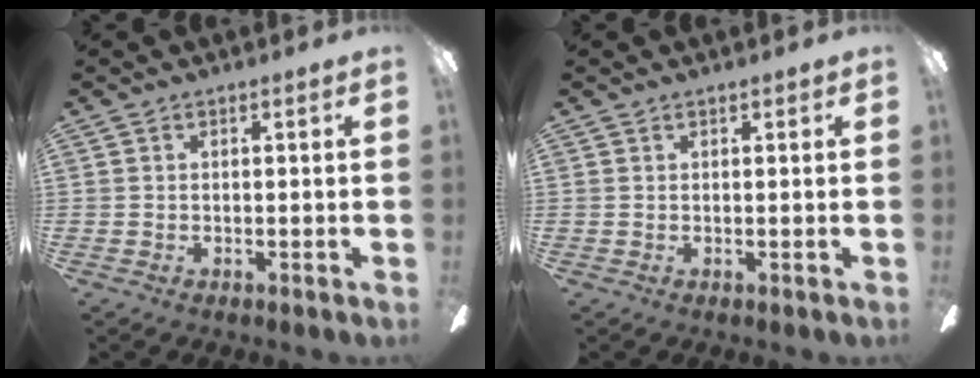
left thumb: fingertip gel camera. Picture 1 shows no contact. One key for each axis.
{"total": 0.8, "fx": 0.6, "fy": 0.1, "fz": 0.4, "tx": -0.010, "ty": 0.000, "tz": 0.011}